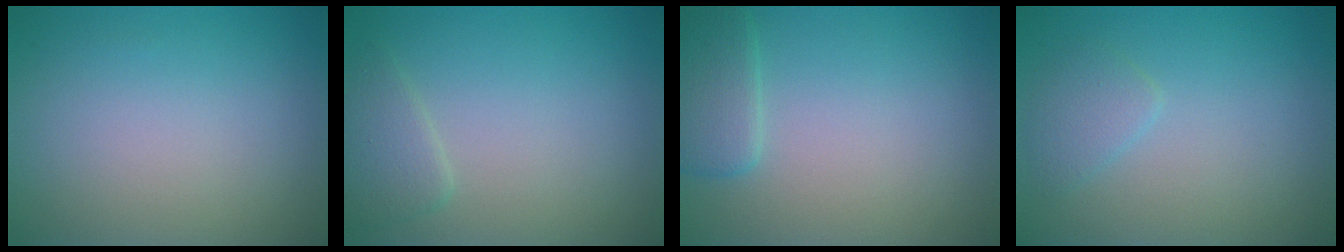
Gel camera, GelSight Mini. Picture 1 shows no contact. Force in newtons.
{"total": 1.9, "press": 1.9, "slide": 0.1}
{"total": 2.5, "press": 2.5, "slide": 0.2}
{"total": 1.5, "press": 1.5, "slide": 0.1}